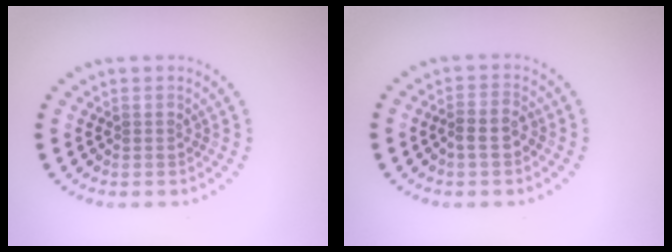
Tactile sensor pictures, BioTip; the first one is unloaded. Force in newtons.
{"total": 2.4, "press": 2.2, "slide": 0.8}